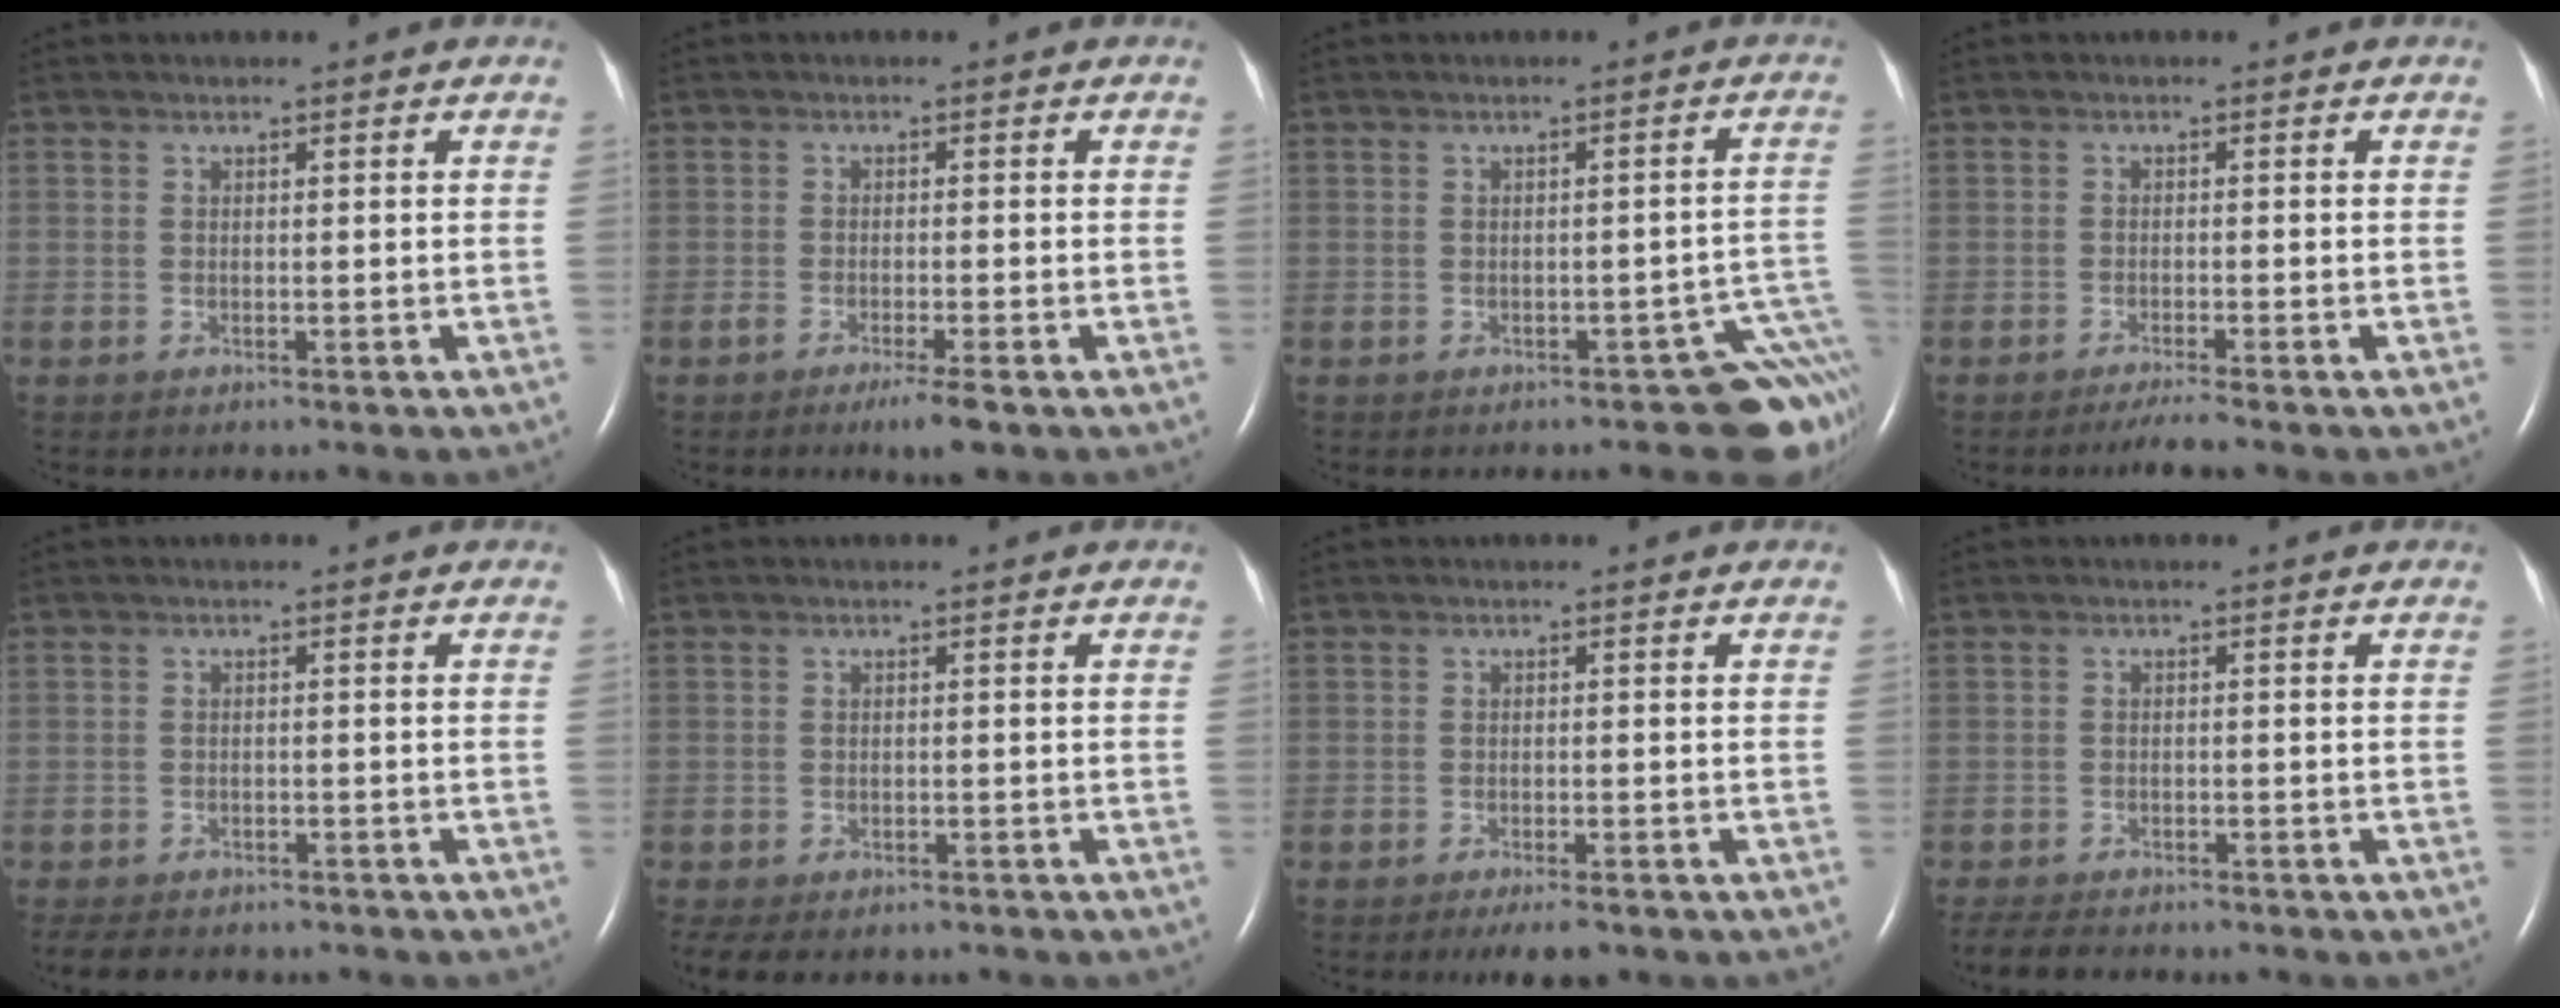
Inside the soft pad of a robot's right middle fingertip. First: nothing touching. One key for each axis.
{"total": 3.5, "fx": -2.2, "fy": 0.1, "fz": 2.6, "tx": -0.046, "ty": -0.009, "tz": -0.037}
{"total": 6.0, "fx": -4.6, "fy": 2.0, "fz": 3.4, "tx": -0.010, "ty": 0.026, "tz": -0.052}
{"total": 2.7, "fx": -2.4, "fy": -0.6, "fz": 1.3, "tx": -0.029, "ty": -0.009, "tz": -0.044}
{"total": 9.3, "fx": -7.9, "fy": 3.3, "fz": 3.7, "tx": -0.070, "ty": -0.004, "tz": -0.103}
{"total": 9.0, "fx": -6.9, "fy": 4.3, "fz": 3.9, "tx": -0.078, "ty": -0.005, "tz": -0.087}
{"total": 4.0, "fx": -3.0, "fy": 1.0, "fz": 2.4, "tx": -0.034, "ty": -0.006, "tz": -0.042}
{"total": 7.3, "fx": -6.3, "fy": 2.0, "fz": 3.0, "tx": -0.053, "ty": -0.010, "tz": -0.095}